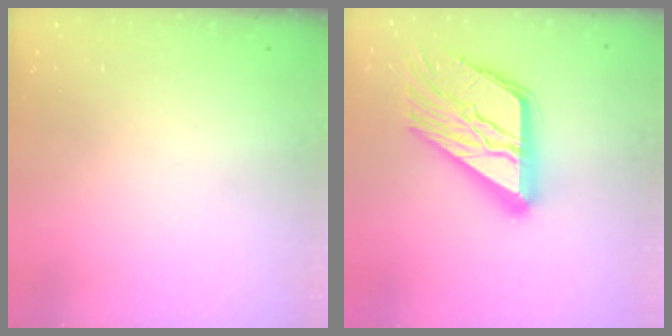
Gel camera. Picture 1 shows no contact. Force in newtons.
{"total": 22.8, "press": 22.7, "slide": 2.2}